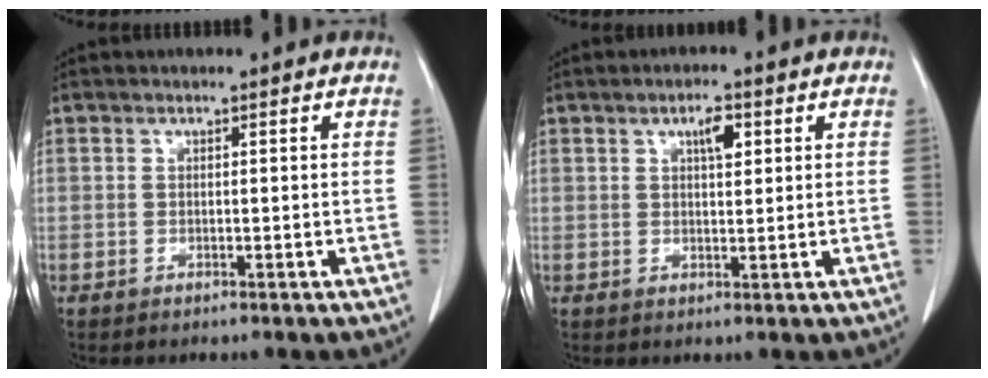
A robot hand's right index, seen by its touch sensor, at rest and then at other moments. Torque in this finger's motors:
{"motor_torque": [0.07, 0.08, 0.05, 0.04]}